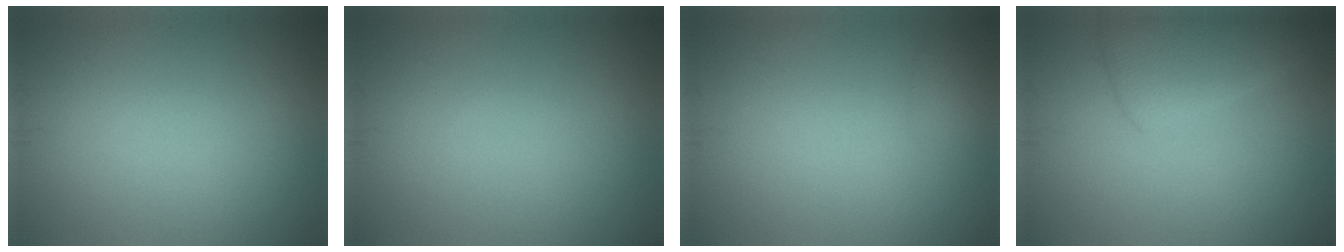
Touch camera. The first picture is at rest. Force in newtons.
{"total": 0.0}
{"total": 0.7, "press": 0.7, "slide": 0.0}
{"total": 4.0, "press": 4.0, "slide": 0.1}